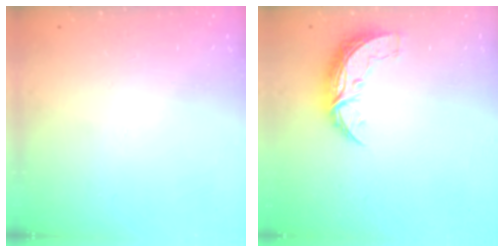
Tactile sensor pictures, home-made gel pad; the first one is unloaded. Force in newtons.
{"total": 7.5, "press": 7.5, "slide": 0.5}